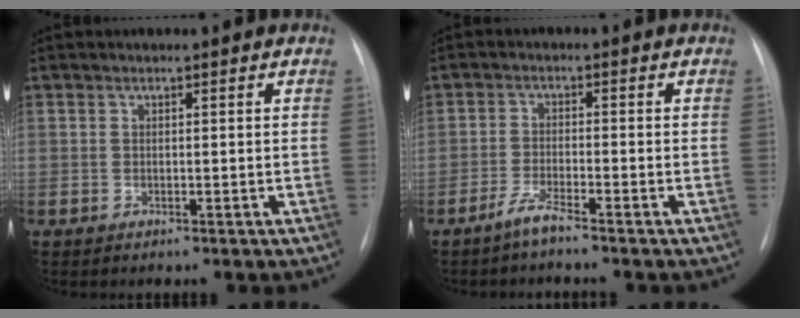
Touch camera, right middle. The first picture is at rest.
{"total": 3.0, "force": [-2.5, -0.3, 1.6], "torque": [-0.042, -0.006, -0.054]}